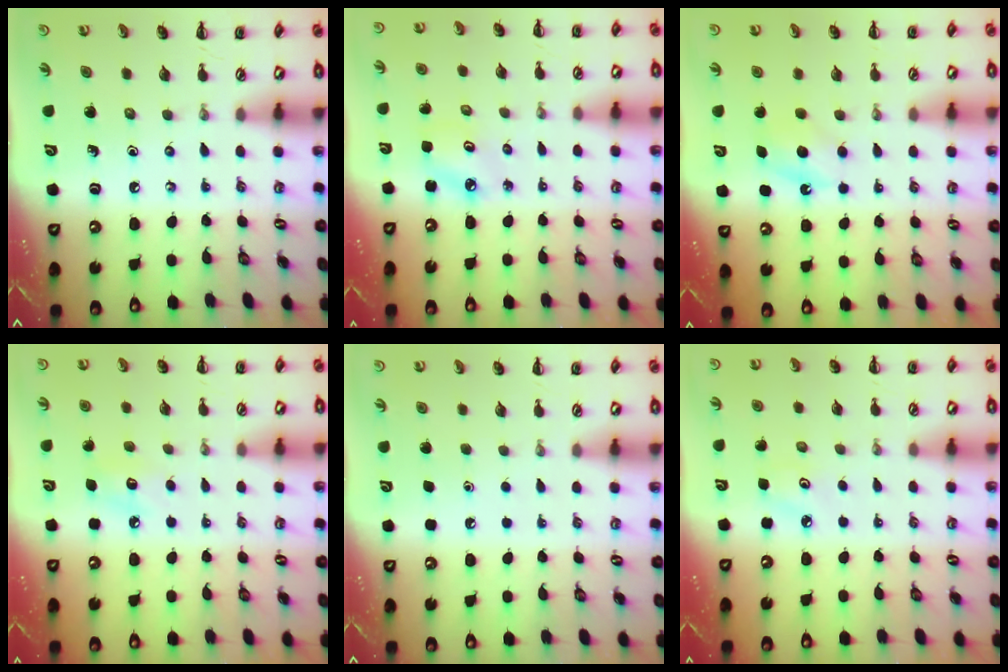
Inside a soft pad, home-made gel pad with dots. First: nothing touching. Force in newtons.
{"total": 3.0, "press": 2.9, "slide": 0.6}
{"total": 5.2, "press": 5.0, "slide": 1.5}
{"total": 6.9, "press": 6.7, "slide": 1.7}
{"total": 1.8, "press": 1.8, "slide": 0.1}
{"total": 4.8, "press": 4.6, "slide": 1.3}